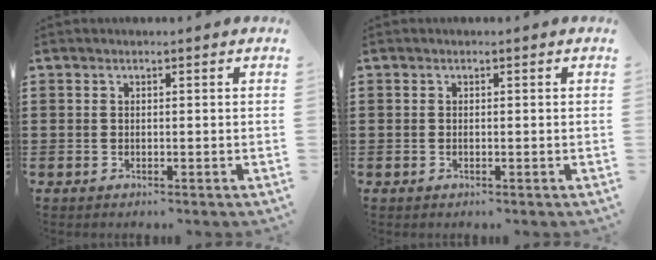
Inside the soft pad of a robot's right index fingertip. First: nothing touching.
{"total": 0.0}